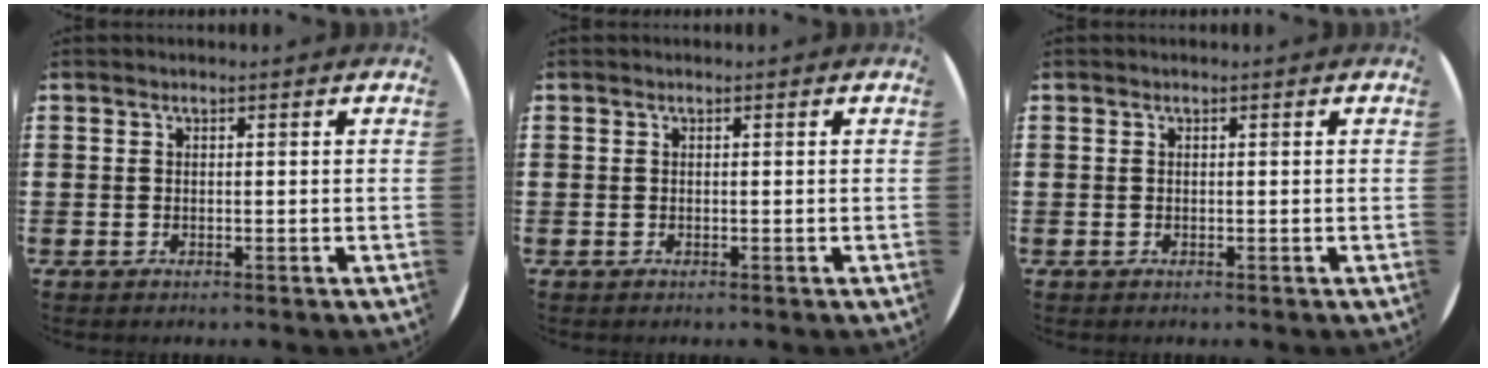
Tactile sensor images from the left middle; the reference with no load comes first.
{"total": 0.0}
{"total": 0.0}